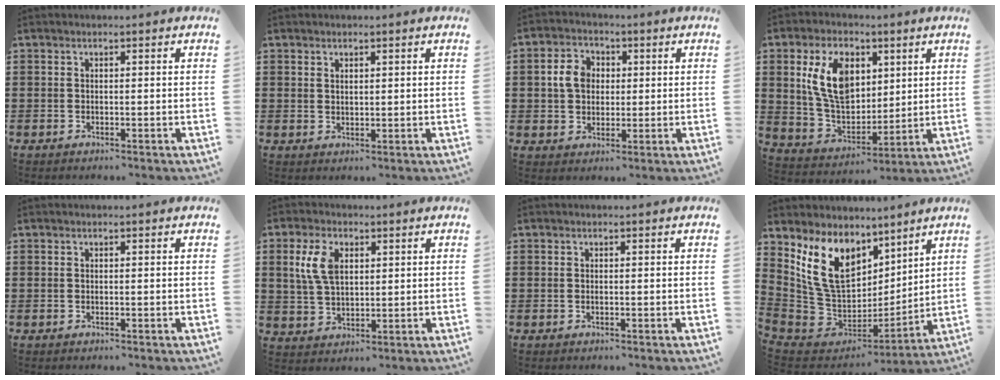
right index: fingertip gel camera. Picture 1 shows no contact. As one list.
[{"total": 1.1, "force": [0.9, 0.4, 0.3], "torque": [-0.006, 0.001, 0.018]}, {"total": 5.0, "force": [0.4, 4.1, 2.8], "torque": [-0.075, 0.011, 0.002]}, {"total": 11.0, "force": [3.3, 7.1, 7.7], "torque": [-0.181, 0.017, 0.062]}, {"total": 0.0}, {"total": 6.2, "force": [2.0, 3.5, 4.6], "torque": [-0.111, 0.008, 0.033]}, {"total": 0.0}, {"total": 13.2, "force": [6.3, 9.0, 7.3], "torque": [-0.195, -0.016, 0.126]}]